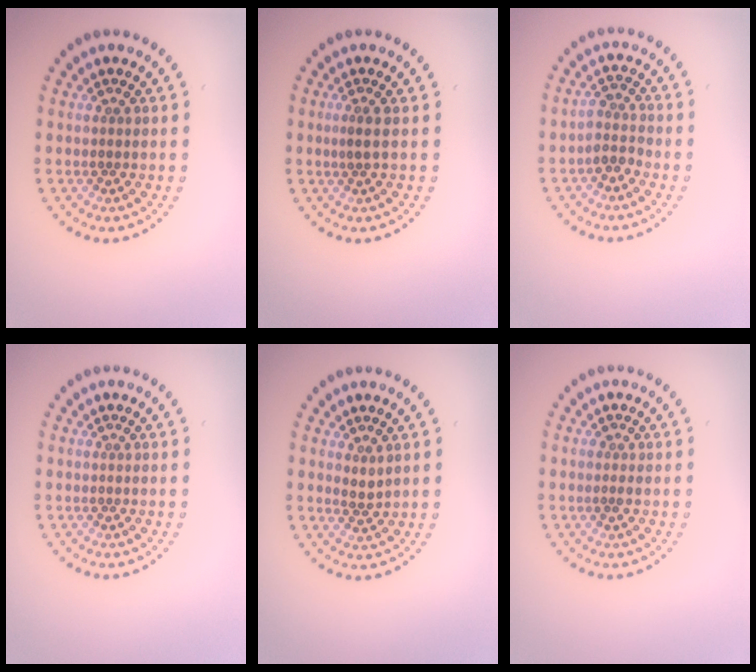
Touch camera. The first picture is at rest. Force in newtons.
{"total": 1.2, "press": 1.0, "slide": 0.8}
{"total": 1.9, "press": 1.6, "slide": 1.1}
{"total": 0.0}
{"total": 0.9, "press": 0.8, "slide": 0.5}
{"total": 0.7, "press": 0.7, "slide": 0.2}